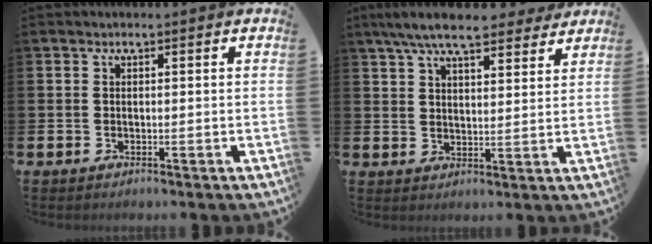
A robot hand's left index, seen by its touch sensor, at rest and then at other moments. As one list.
[{"total": 8.3, "force": [7.4, 1.8, 3.3], "torque": [-0.079, -0.026, 0.134]}]